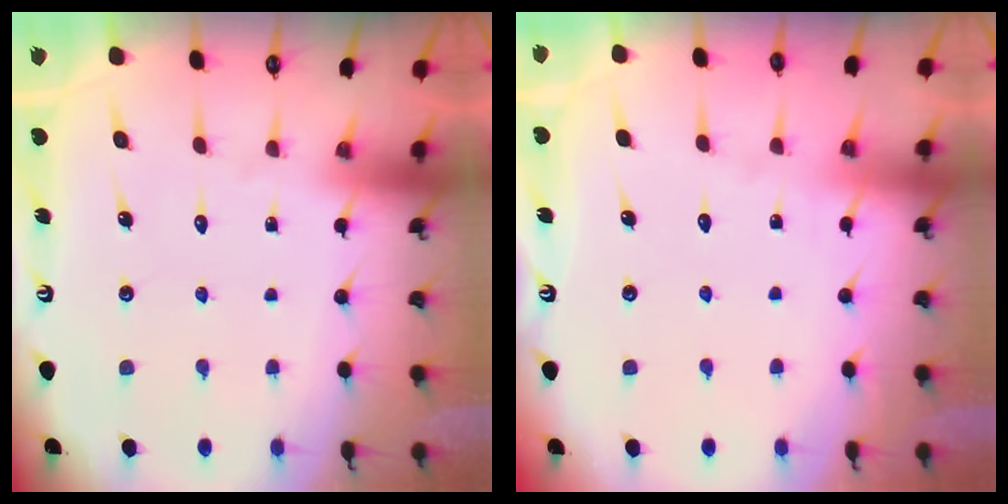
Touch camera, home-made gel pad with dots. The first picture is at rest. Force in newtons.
{"total": 3.3, "press": 3.3, "slide": 0.3}